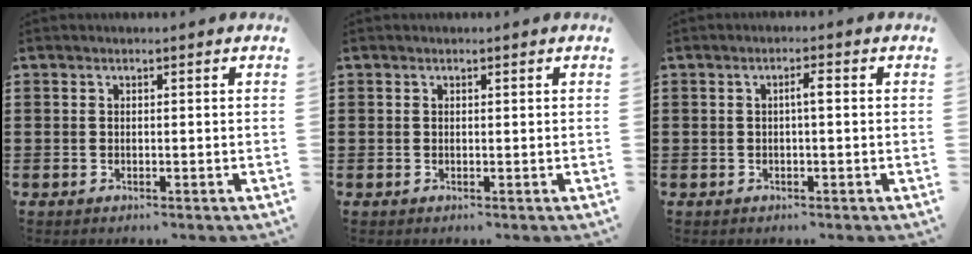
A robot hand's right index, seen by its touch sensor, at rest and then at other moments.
{"total": 0.0}
{"total": 1.9, "force": [-0.1, 0.2, 1.9], "torque": [-0.036, 0.003, -0.004]}